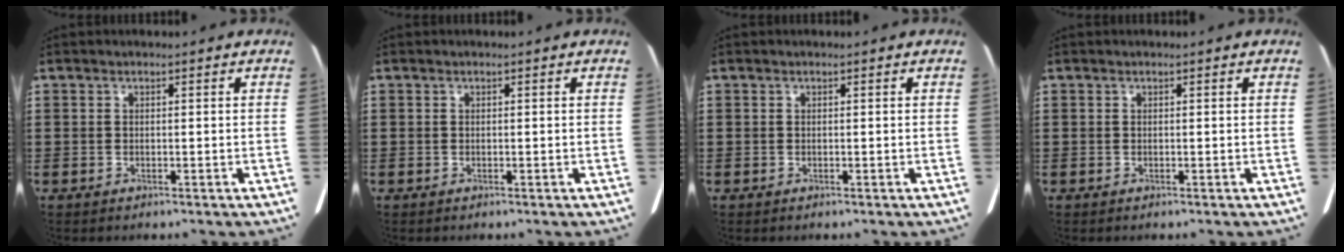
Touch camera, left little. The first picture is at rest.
{"total": 0.0}
{"total": 0.0}
{"total": 0.0}